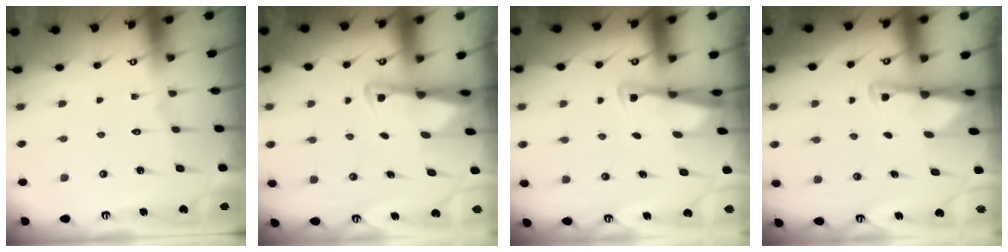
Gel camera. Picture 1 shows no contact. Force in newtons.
{"total": 2.2, "press": 2.1, "slide": 0.4}
{"total": 2.8, "press": 2.7, "slide": 0.6}
{"total": 3.6, "press": 3.6, "slide": 0.5}